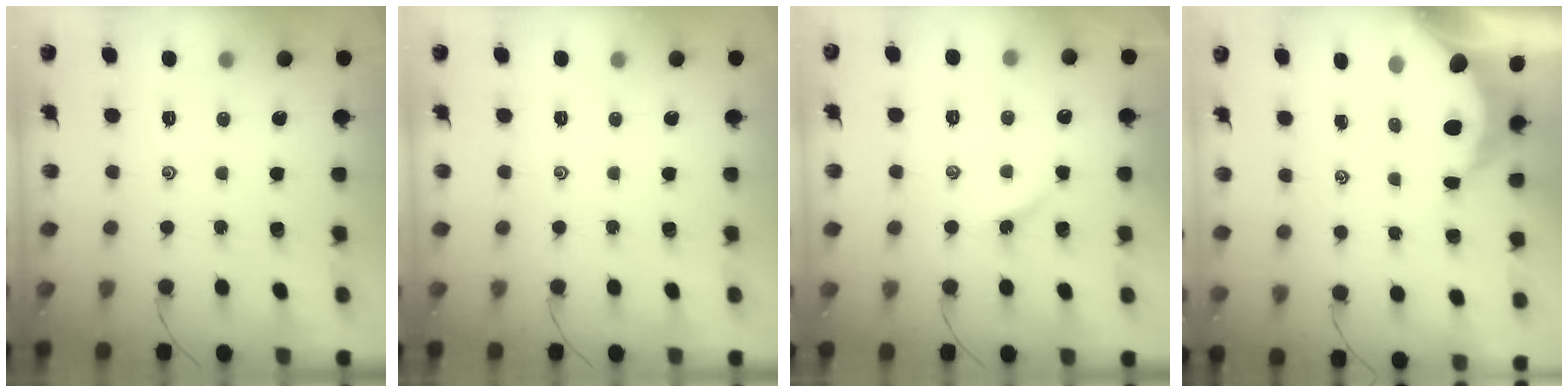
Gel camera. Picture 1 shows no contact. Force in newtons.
{"total": 0.0}
{"total": 3.5, "press": 3.5, "slide": 0.5}
{"total": 7.9, "press": 7.8, "slide": 1.1}